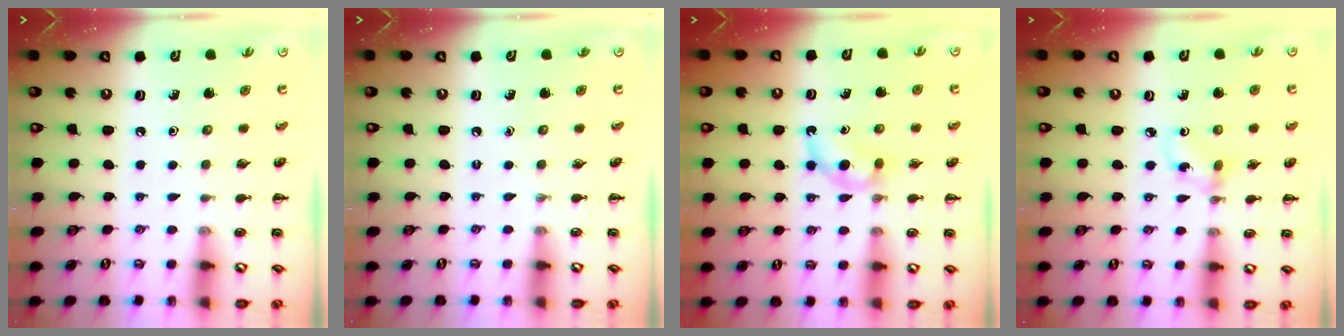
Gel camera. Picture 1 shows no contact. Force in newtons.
{"total": 0.0}
{"total": 4.7, "press": 4.4, "slide": 1.8}
{"total": 2.9, "press": 2.8, "slide": 0.9}